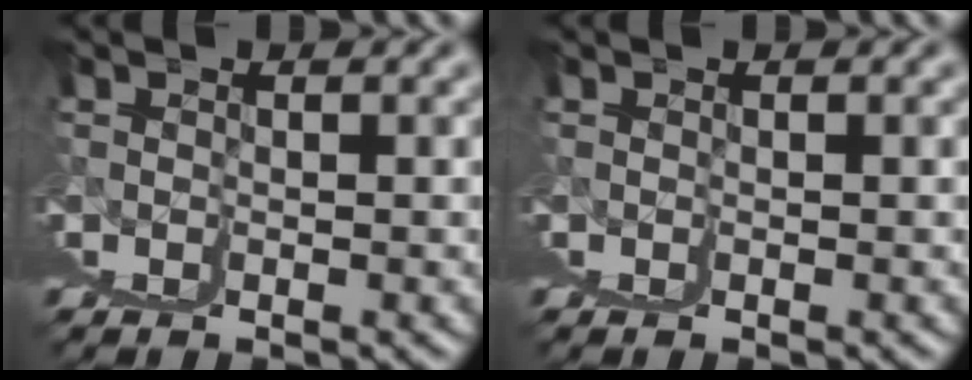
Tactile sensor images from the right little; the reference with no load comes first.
{"total": 0.0}